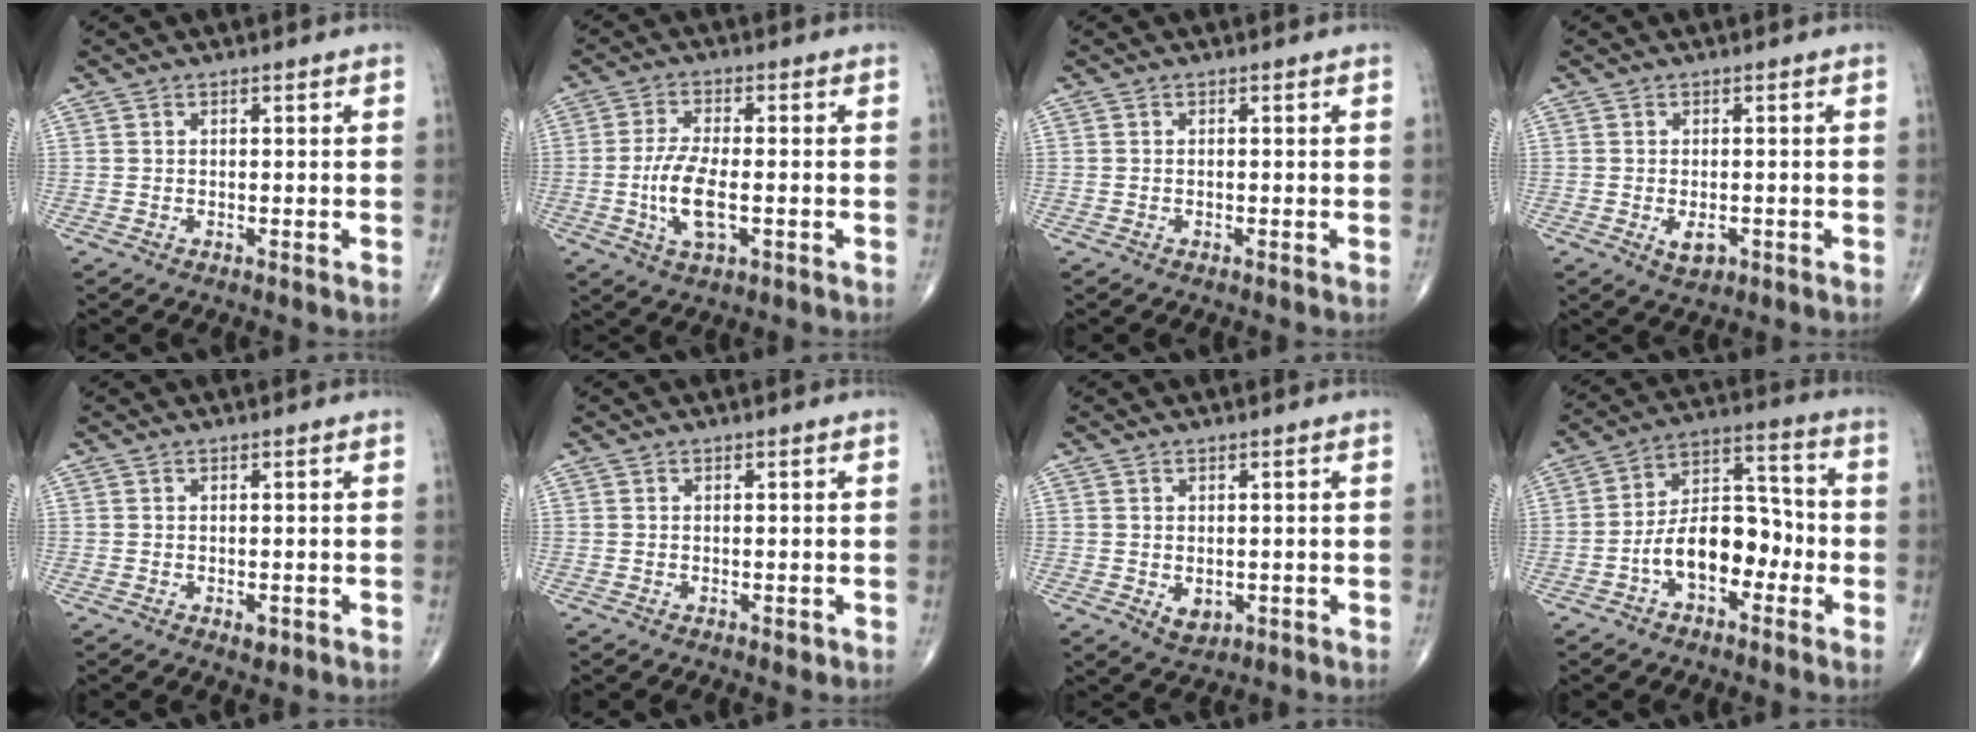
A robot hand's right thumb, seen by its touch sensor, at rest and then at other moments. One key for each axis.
{"total": 8.3, "fx": -1.7, "fy": 3.4, "fz": 7.4, "tx": -0.154, "ty": 0.003, "tz": -0.029}
{"total": 0.0}
{"total": 3.0, "fx": -1.0, "fy": 1.7, "fz": 2.3, "tx": -0.029, "ty": -0.001, "tz": -0.010}
{"total": 1.5, "fx": -0.6, "fy": 0.8, "fz": 1.1, "tx": -0.013, "ty": -0.001, "tz": -0.007}
{"total": 0.9, "fx": -0.4, "fy": 0.5, "fz": 0.6, "tx": -0.008, "ty": -0.002, "tz": -0.004}
{"total": 3.1, "fx": -0.6, "fy": 2.2, "fz": 2.0, "tx": -0.018, "ty": -0.002, "tz": 0.001}
{"total": 12.8, "fx": -4.1, "fy": 7.5, "fz": 9.6, "tx": -0.133, "ty": 0.052, "tz": -0.078}